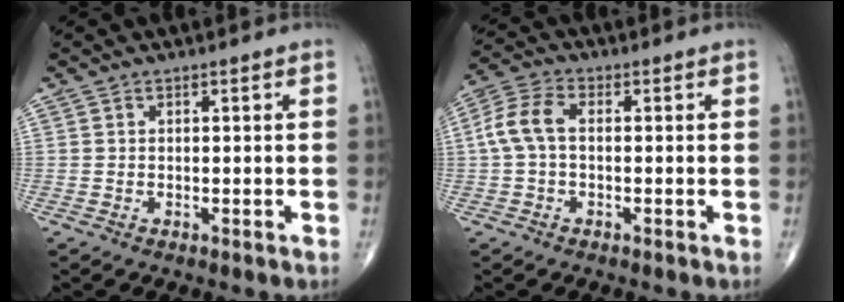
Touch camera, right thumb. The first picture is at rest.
{"total": 6.5, "force": [0.1, 3.8, 5.2], "torque": [-0.118, 0.022, -0.006]}